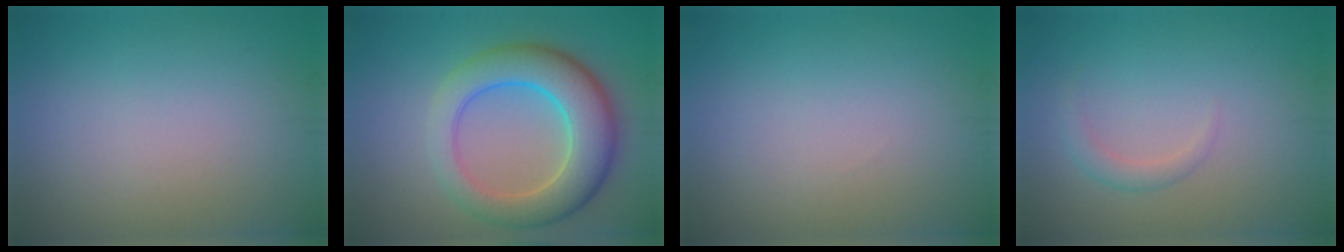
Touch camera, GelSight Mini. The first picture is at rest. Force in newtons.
{"total": 8.0, "press": 8.0, "slide": 0.3}
{"total": 0.0}
{"total": 1.4, "press": 1.4, "slide": 0.1}